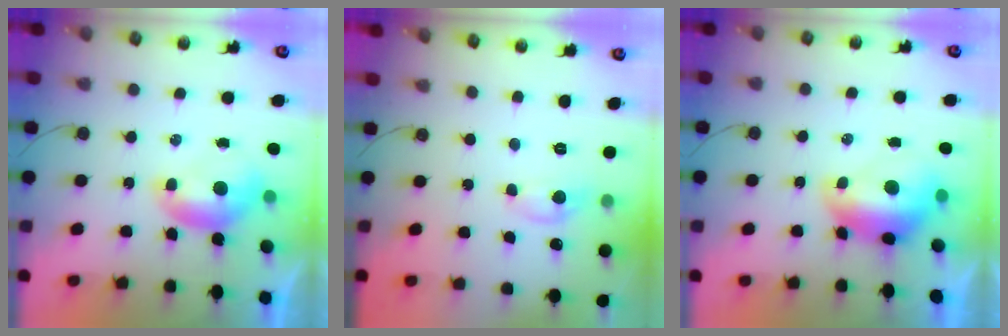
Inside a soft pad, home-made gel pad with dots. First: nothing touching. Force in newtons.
{"total": 0.0}
{"total": 2.7, "press": 2.6, "slide": 0.7}